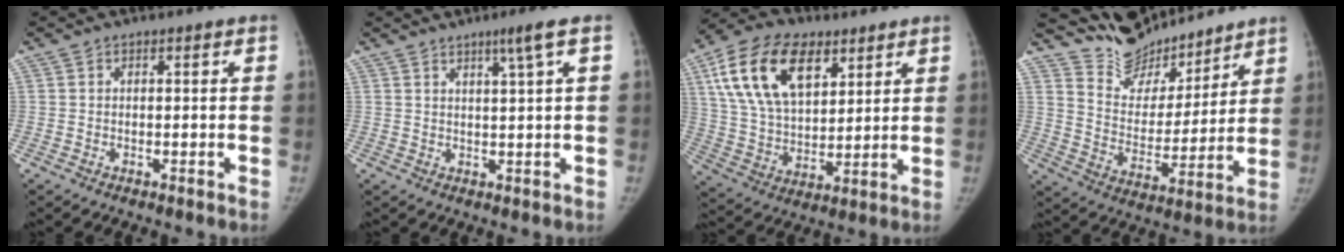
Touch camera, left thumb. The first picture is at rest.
{"total": 3.6, "force": [2.0, -0.8, 2.9], "torque": [-0.054, -0.014, 0.039]}
{"total": 20.2, "force": [9.1, 11.7, 13.8], "torque": [-0.235, -0.020, 0.167]}
{"total": 14.1, "force": [13.1, 5.1, 1.9], "torque": [0.005, -0.096, 0.235]}